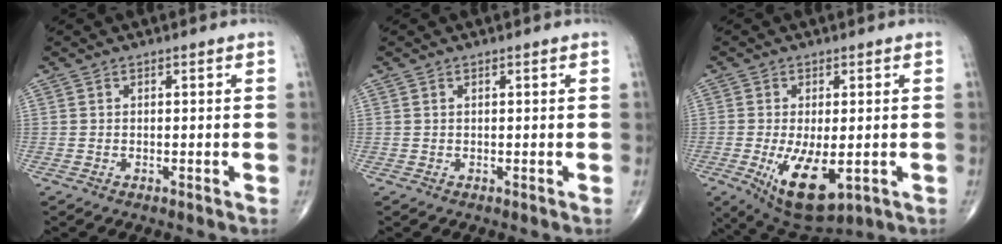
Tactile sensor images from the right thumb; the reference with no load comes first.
{"total": 0.0}
{"total": 11.3, "force": [-3.0, 4.9, 9.8], "torque": [-0.166, -0.020, -0.033]}